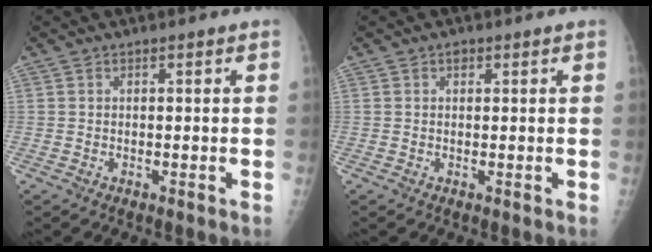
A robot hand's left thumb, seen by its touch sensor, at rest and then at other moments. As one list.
[{"total": 0.9, "force": [0.5, 0.7, 0.5], "torque": [-0.001, -0.001, 0.005]}]